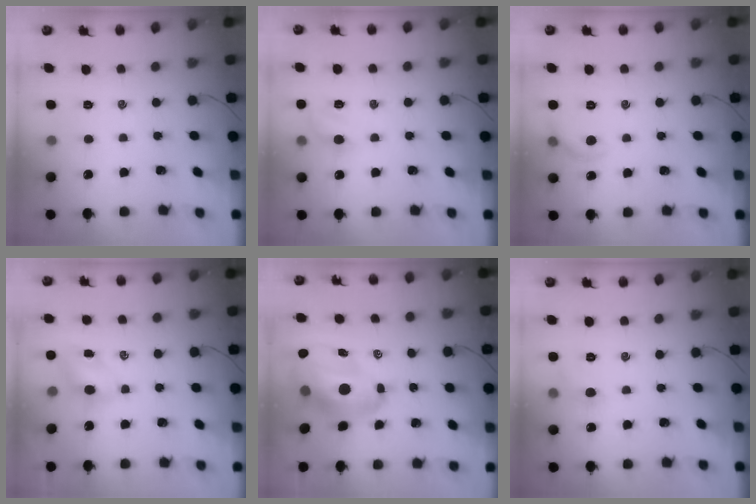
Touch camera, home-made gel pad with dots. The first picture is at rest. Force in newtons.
{"total": 4.5, "press": 4.3, "slide": 1.1}
{"total": 6.3, "press": 6.2, "slide": 1.1}
{"total": 4.7, "press": 4.7, "slide": 0.5}
{"total": 13.7, "press": 13.2, "slide": 3.7}
{"total": 5.6, "press": 5.3, "slide": 1.8}